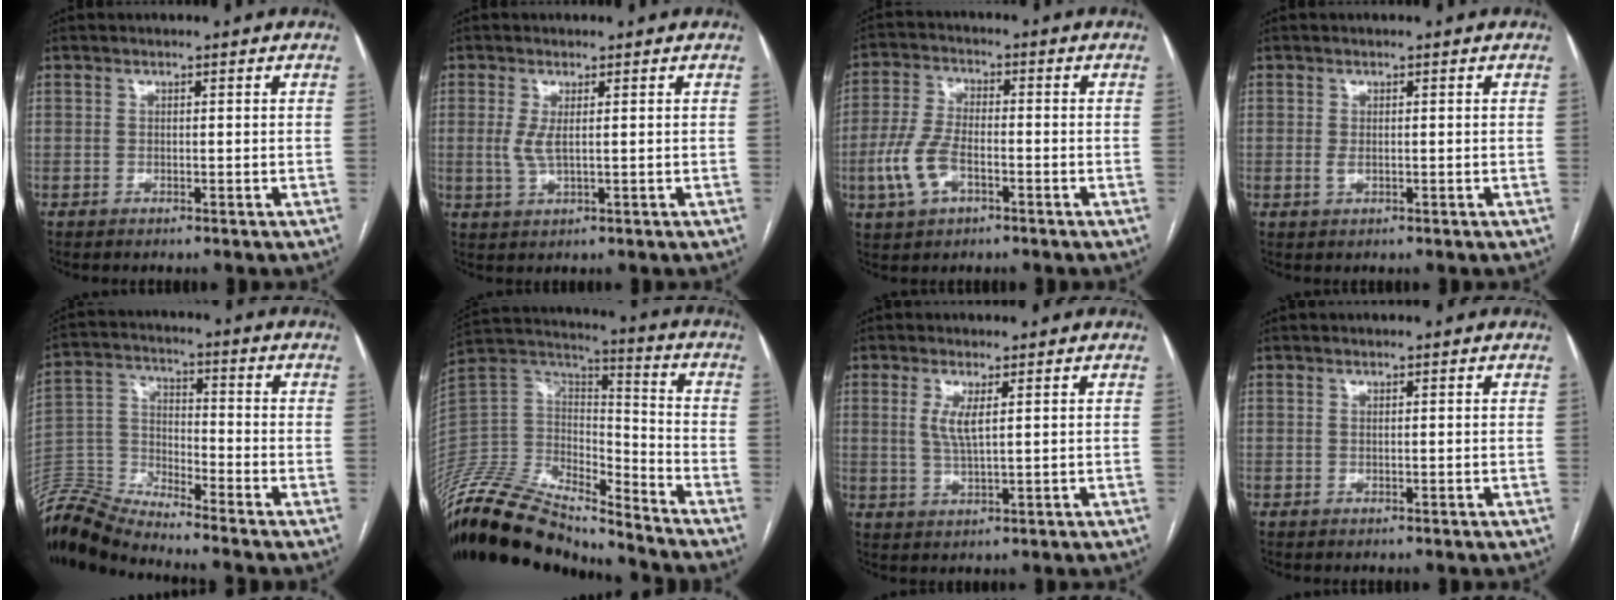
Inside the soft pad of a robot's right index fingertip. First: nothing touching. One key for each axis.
{"total": 2.9, "fx": 0.4, "fy": 0.6, "fz": 2.8, "tx": -0.065, "ty": -0.004, "tz": 0.012}
{"total": 8.0, "fx": -2.7, "fy": 4.0, "fz": 6.4, "tx": -0.153, "ty": 0.006, "tz": -0.051}
{"total": 1.2, "fx": 0.0, "fy": 0.6, "fz": 1.0, "tx": -0.019, "ty": -0.002, "tz": 0.003}
{"total": 9.9, "fx": -9.8, "fy": -0.5, "fz": 1.1, "tx": -0.031, "ty": 0.016, "tz": -0.194}
{"total": 24.1, "fx": -22.5, "fy": 4.5, "fz": 7.4, "tx": -0.173, "ty": 0.012, "tz": -0.393}
{"total": 3.7, "fx": 1.1, "fy": 0.6, "fz": 3.5, "tx": -0.078, "ty": -0.004, "tz": 0.027}
{"total": 0.0}